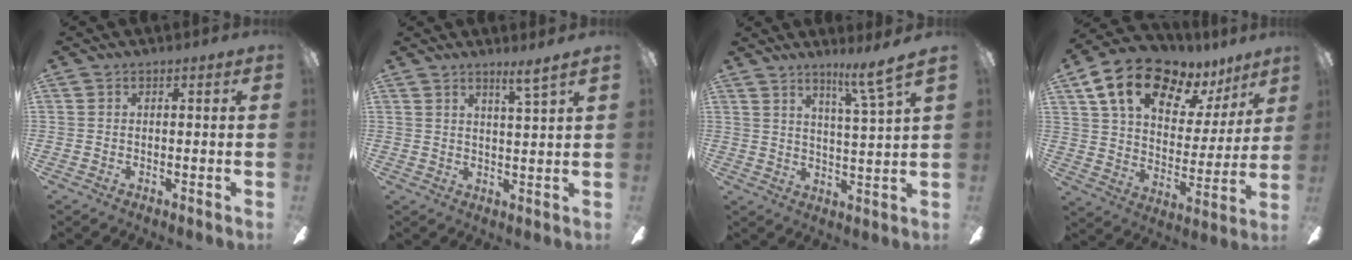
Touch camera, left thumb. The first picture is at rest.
{"total": 3.8, "force": [3.2, -0.8, 1.8], "torque": [-0.027, -0.027, 0.052]}
{"total": 7.7, "force": [6.0, -0.4, 4.9], "torque": [-0.076, -0.042, 0.095]}
{"total": 18.2, "force": [11.8, 9.4, 10.1], "torque": [-0.174, -0.066, 0.207]}